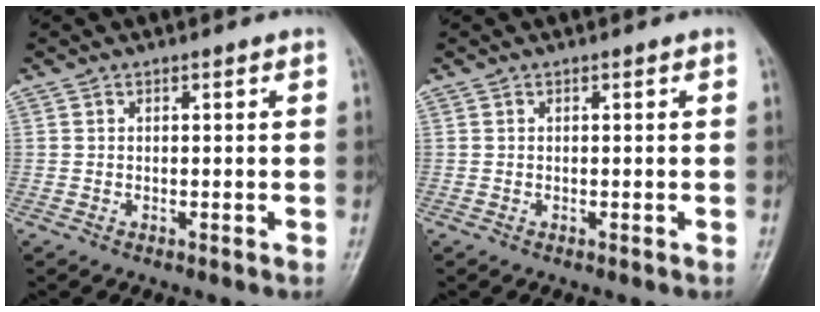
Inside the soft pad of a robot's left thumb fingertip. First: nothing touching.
{"total": 0.0}